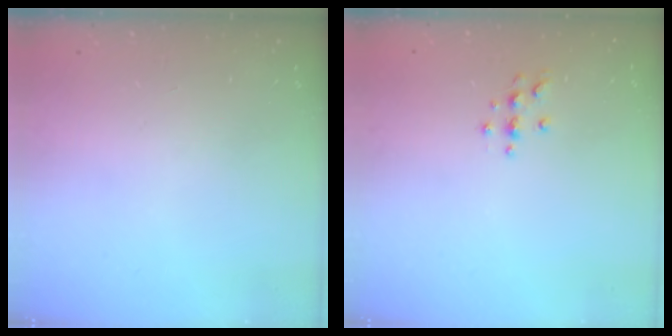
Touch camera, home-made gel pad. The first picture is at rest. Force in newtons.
{"total": 4.0, "press": 3.9, "slide": 0.5}